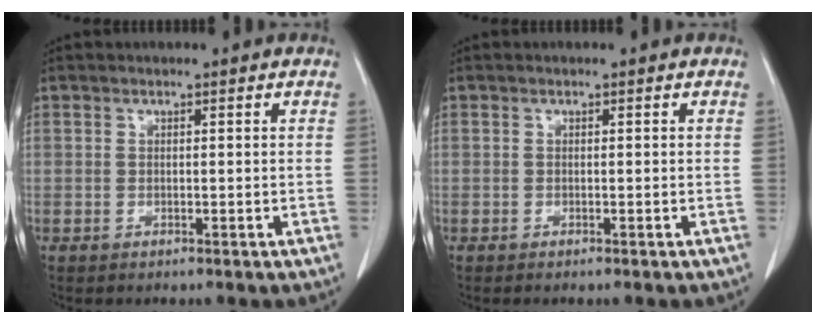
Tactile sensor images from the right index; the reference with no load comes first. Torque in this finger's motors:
{"motor_torque": [-0.02, -0.10, 0.03, 0.01]}